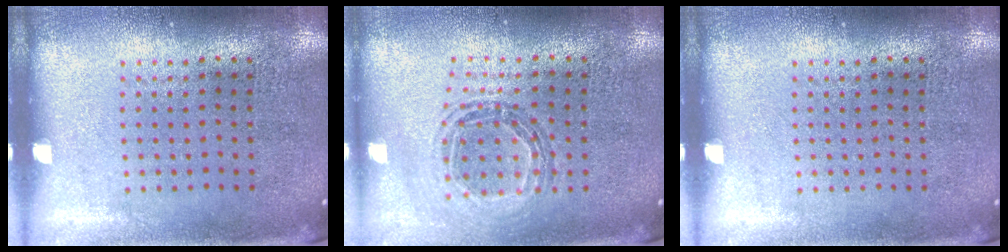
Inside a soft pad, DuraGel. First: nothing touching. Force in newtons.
{"total": 0.9, "press": 0.9, "slide": 0.1}
{"total": 0.0}